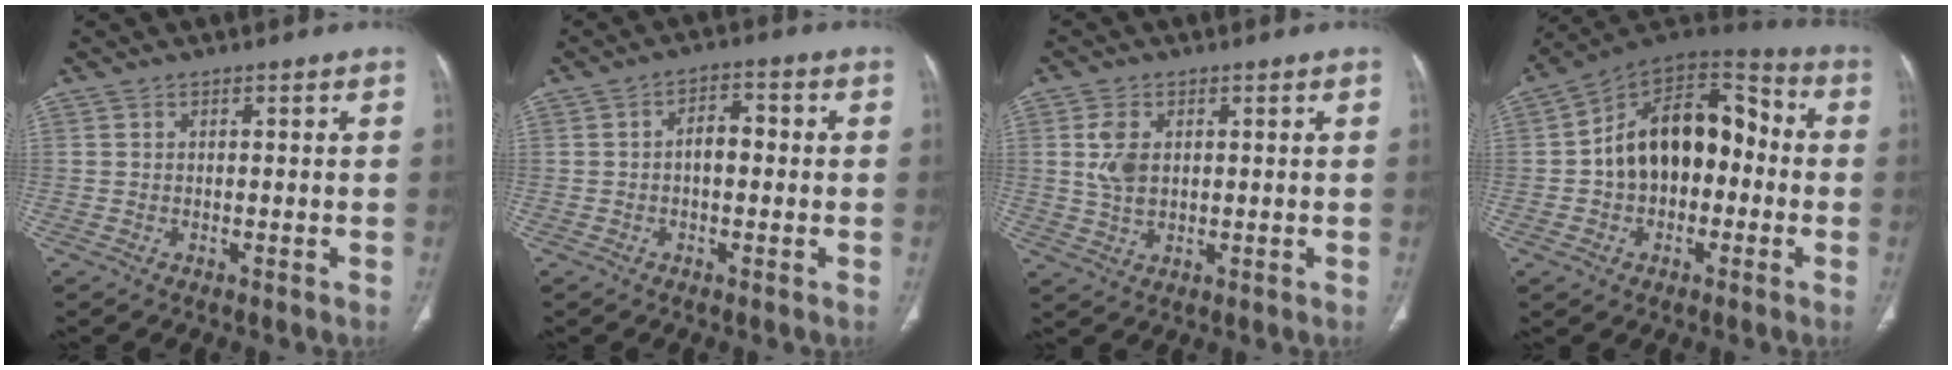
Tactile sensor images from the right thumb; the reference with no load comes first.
{"total": 4.4, "force": [-0.2, 2.5, 3.6], "torque": [-0.047, 0.017, -0.010]}
{"total": 5.4, "force": [1.1, 3.5, 4.1], "torque": [-0.081, -0.002, 0.025]}
{"total": 17.9, "force": [-0.4, 12.2, 13.1], "torque": [-0.159, 0.048, -0.015]}